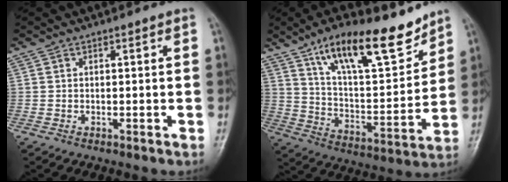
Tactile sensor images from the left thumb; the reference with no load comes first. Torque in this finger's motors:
{"motor_torque": [0.25, 0.26, 1.47, -1.30, 0.17]}